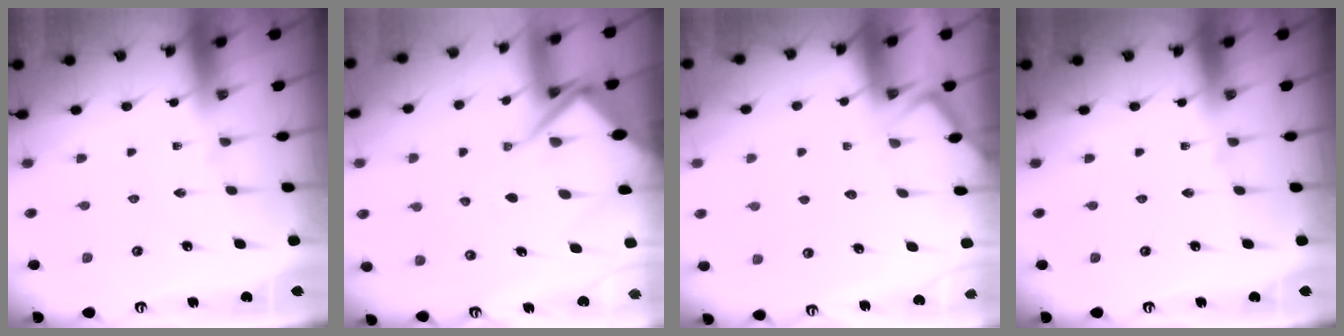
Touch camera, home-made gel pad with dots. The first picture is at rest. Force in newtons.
{"total": 11.3, "press": 11.2, "slide": 1.3}
{"total": 4.5, "press": 4.5, "slide": 0.5}
{"total": 0.0}